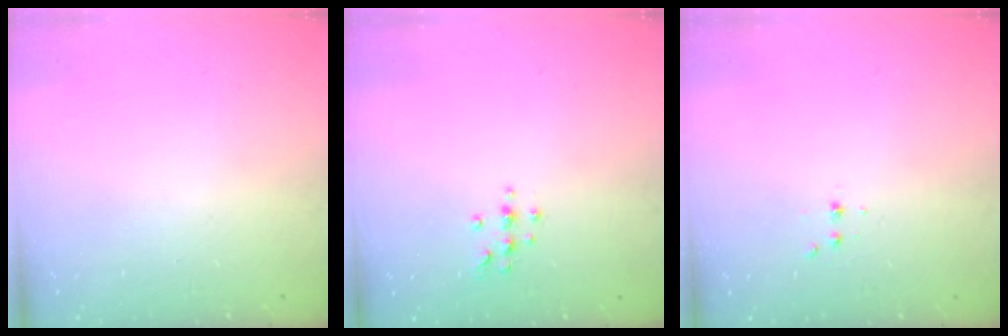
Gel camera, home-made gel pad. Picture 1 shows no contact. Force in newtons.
{"total": 6.3, "press": 6.2, "slide": 0.7}
{"total": 2.9, "press": 2.7, "slide": 1.0}